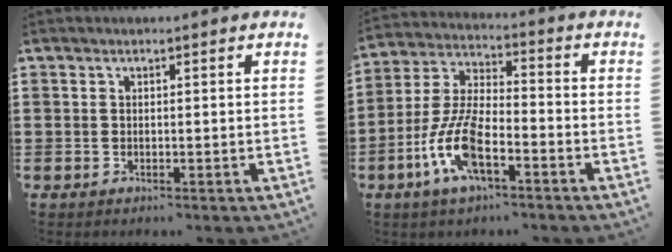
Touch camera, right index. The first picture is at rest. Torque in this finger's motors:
{"motor_torque": [2.07, 0.07, 1.05, 0.21]}